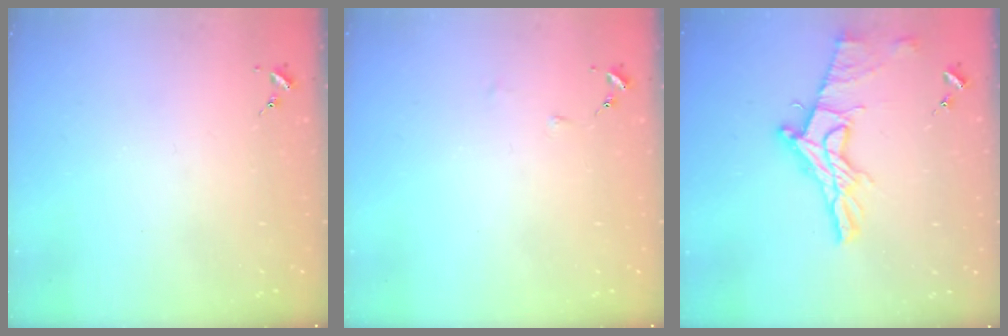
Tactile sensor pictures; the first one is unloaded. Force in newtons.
{"total": 0.0}
{"total": 14.8, "press": 14.8, "slide": 1.1}